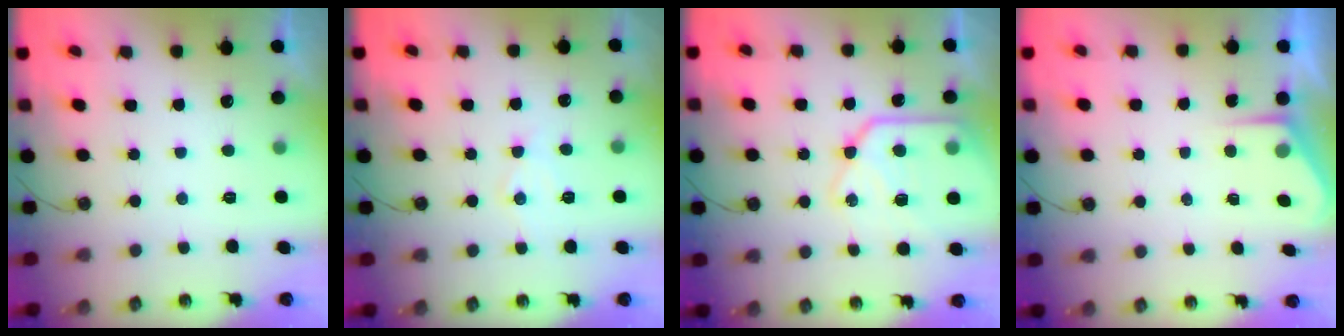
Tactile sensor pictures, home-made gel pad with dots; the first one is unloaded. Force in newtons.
{"total": 7.3, "press": 7.3, "slide": 0.6}
{"total": 18.6, "press": 18.5, "slide": 1.7}
{"total": 2.7, "press": 2.7, "slide": 0.4}